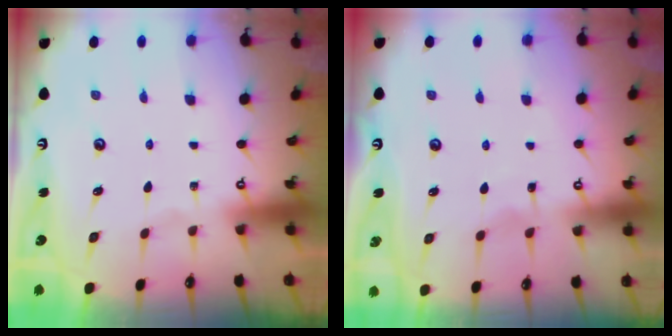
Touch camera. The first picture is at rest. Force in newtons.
{"total": 3.6, "press": 3.6, "slide": 0.5}